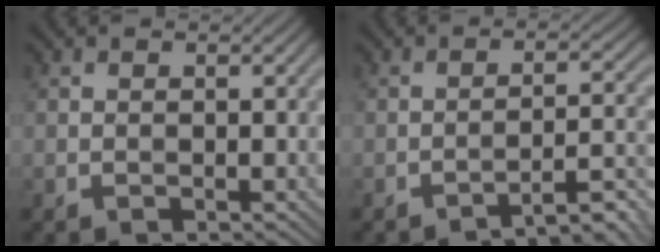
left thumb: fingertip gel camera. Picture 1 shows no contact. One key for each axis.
{"total": 5.2, "fx": -4.1, "fy": 0.7, "fz": 3.1, "tx": -0.040, "ty": 0.022, "tz": -0.062}